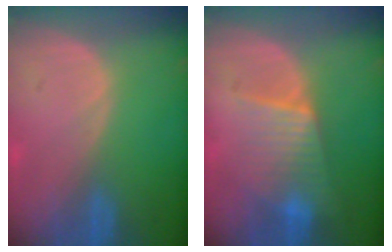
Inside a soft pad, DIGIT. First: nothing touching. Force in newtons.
{"total": 6.3, "press": 6.2, "slide": 0.8}